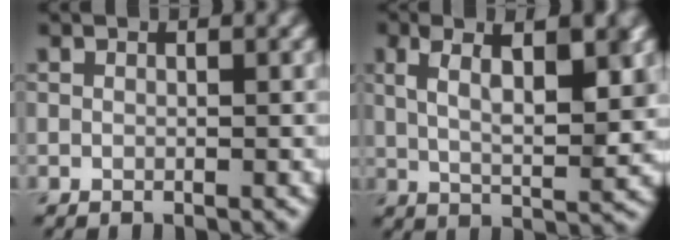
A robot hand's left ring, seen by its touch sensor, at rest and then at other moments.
{"total": 7.2, "force": [2.5, 2.4, 6.3], "torque": [-0.099, 0.005, 0.038]}